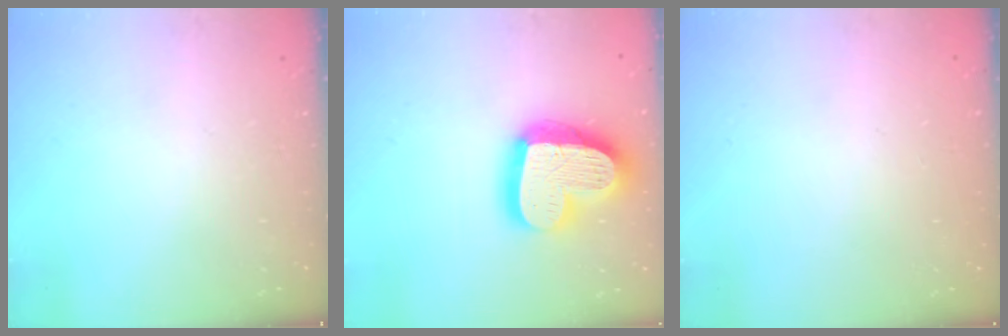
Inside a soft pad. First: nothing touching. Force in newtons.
{"total": 24.3, "press": 24.2, "slide": 2.4}
{"total": 0.0}